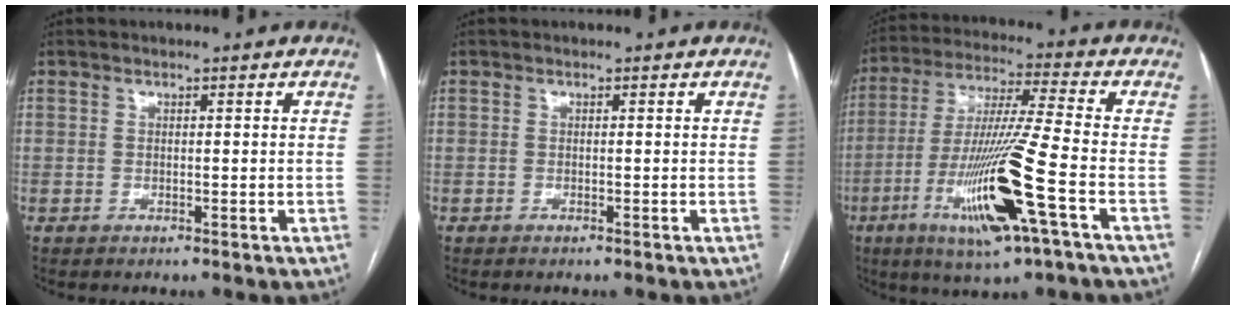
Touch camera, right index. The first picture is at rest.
{"total": 0.0}
{"total": 16.9, "force": [-6.2, -0.2, 15.7], "torque": [-0.320, -0.026, -0.115]}